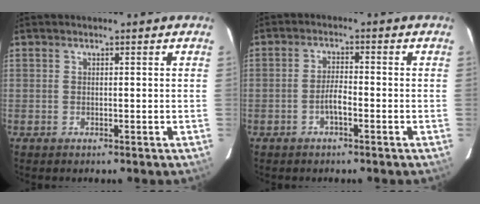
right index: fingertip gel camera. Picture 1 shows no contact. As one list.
[{"total": 3.0, "force": [-1.6, 0.7, 2.4], "torque": [-0.052, 0.006, -0.031]}]